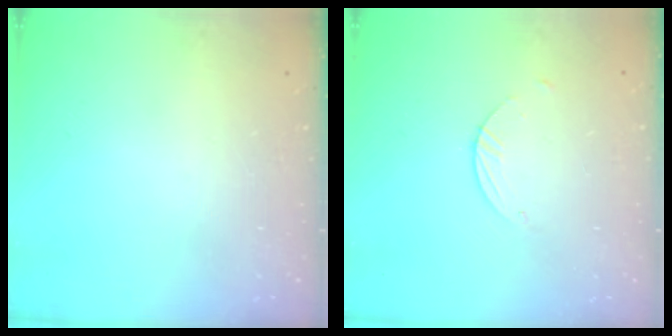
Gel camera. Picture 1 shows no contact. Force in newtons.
{"total": 1.8, "press": 1.8, "slide": 0.1}